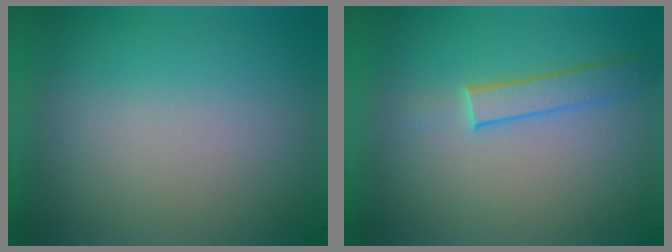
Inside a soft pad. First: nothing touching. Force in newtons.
{"total": 1.9}